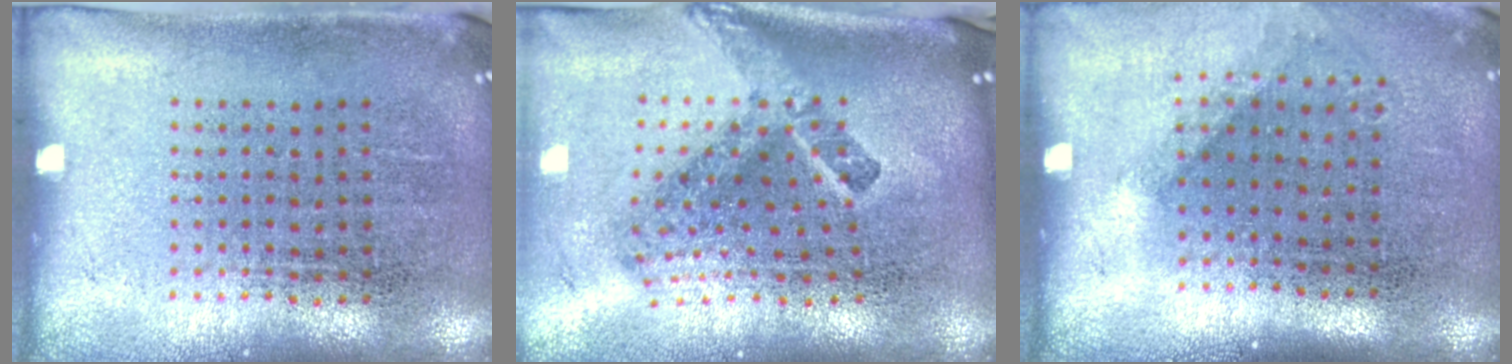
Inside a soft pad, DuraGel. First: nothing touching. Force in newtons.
{"total": 2.7, "press": 1.7, "slide": 2.1}
{"total": 1.3, "press": 0.9, "slide": 0.8}